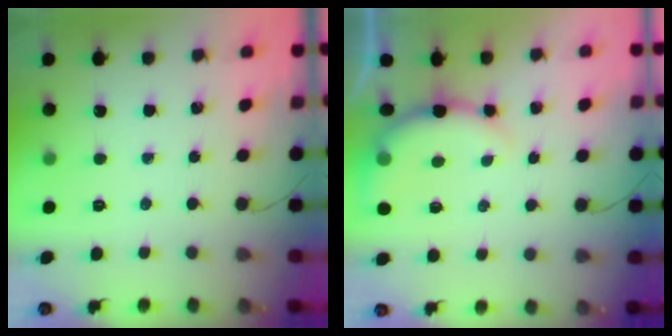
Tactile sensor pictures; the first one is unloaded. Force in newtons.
{"total": 8.8, "press": 8.7, "slide": 1.1}